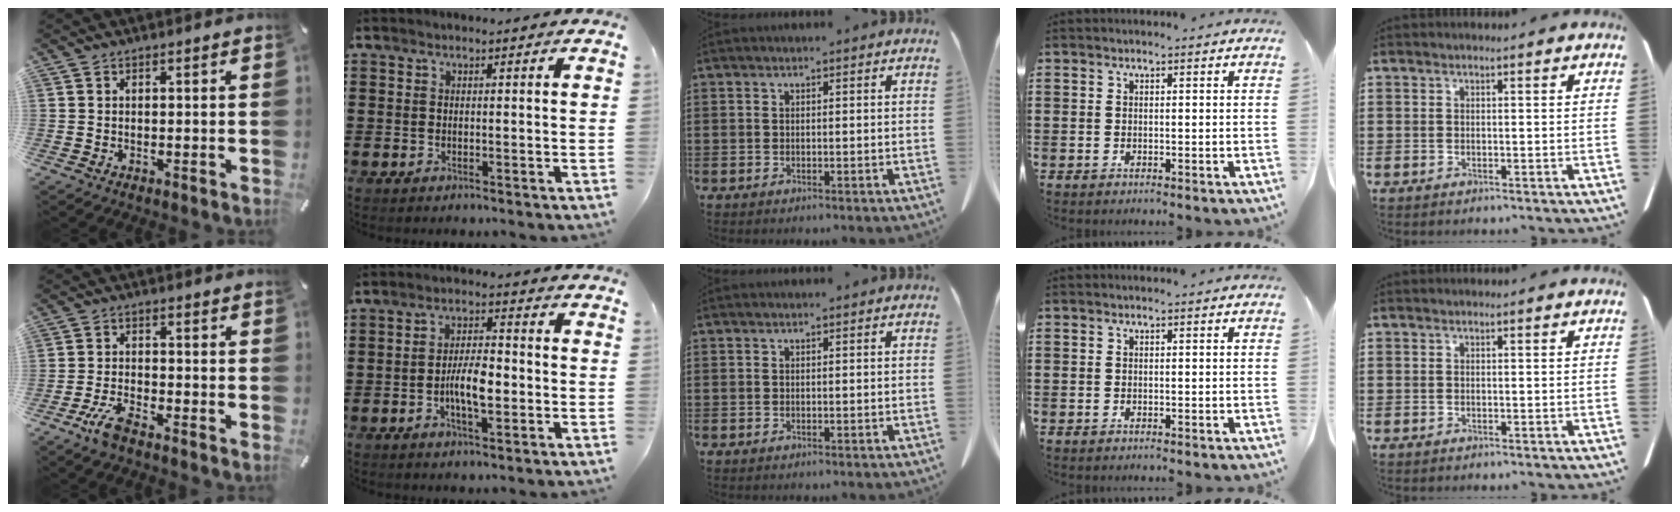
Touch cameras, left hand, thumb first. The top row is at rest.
{"thumb": {"total": 5.5, "force": [-4.0, 1.4, 3.5], "torque": [-0.086, 0.005, -0.076]}, "index": {"total": 6.0, "force": [-1.5, 2.2, 5.3], "torque": [-0.098, 0.002, -0.034]}}